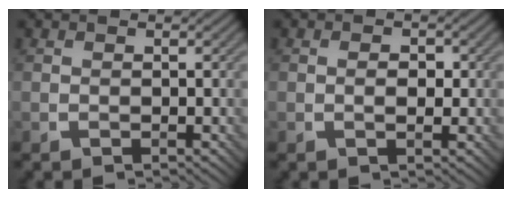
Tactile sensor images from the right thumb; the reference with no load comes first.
{"total": 1.7, "force": [-0.1, 0.9, 1.5], "torque": [-0.016, -0.002, -0.002]}